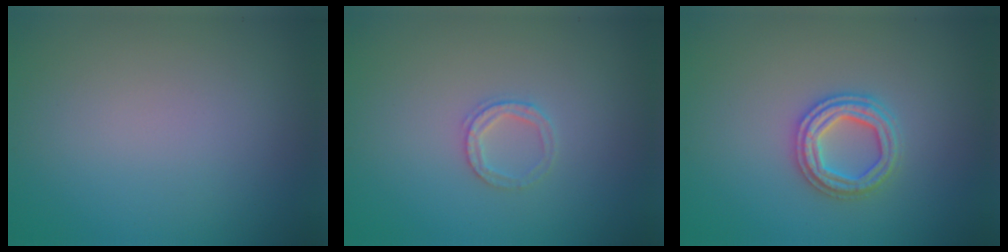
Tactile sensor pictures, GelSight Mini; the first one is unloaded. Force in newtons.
{"total": 1.6, "press": 1.6, "slide": 0.2}
{"total": 2.9, "press": 2.9, "slide": 0.6}